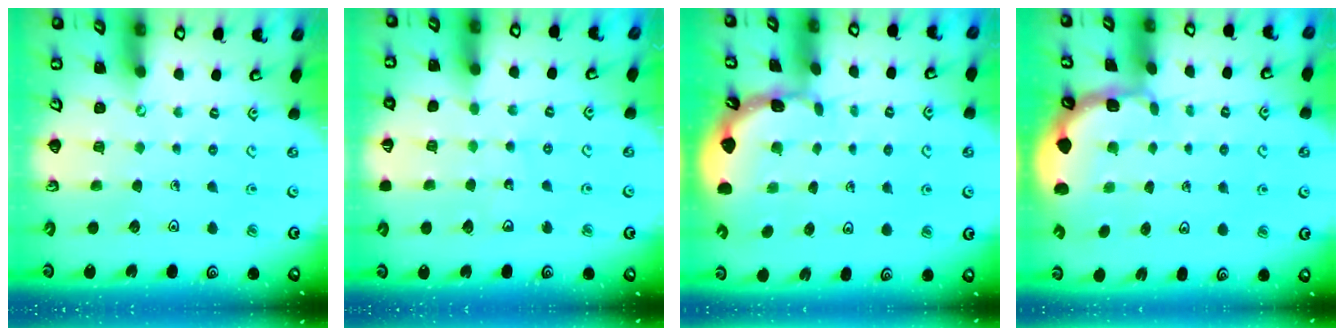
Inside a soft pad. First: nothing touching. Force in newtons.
{"total": 7.2, "press": 6.7, "slide": 2.5}
{"total": 1.6, "press": 1.6, "slide": 0.1}
{"total": 1.9, "press": 1.9, "slide": 0.2}